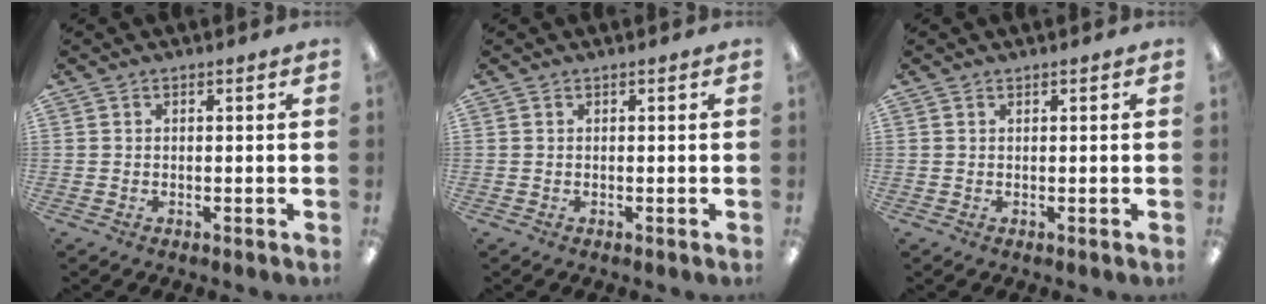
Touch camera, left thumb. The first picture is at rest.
{"total": 0.0}
{"total": 0.0}